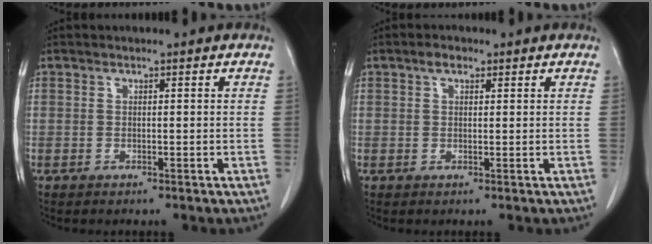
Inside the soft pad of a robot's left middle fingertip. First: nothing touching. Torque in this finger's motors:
{"motor_torque": [0.35, -0.32, 0.00, 0.01]}